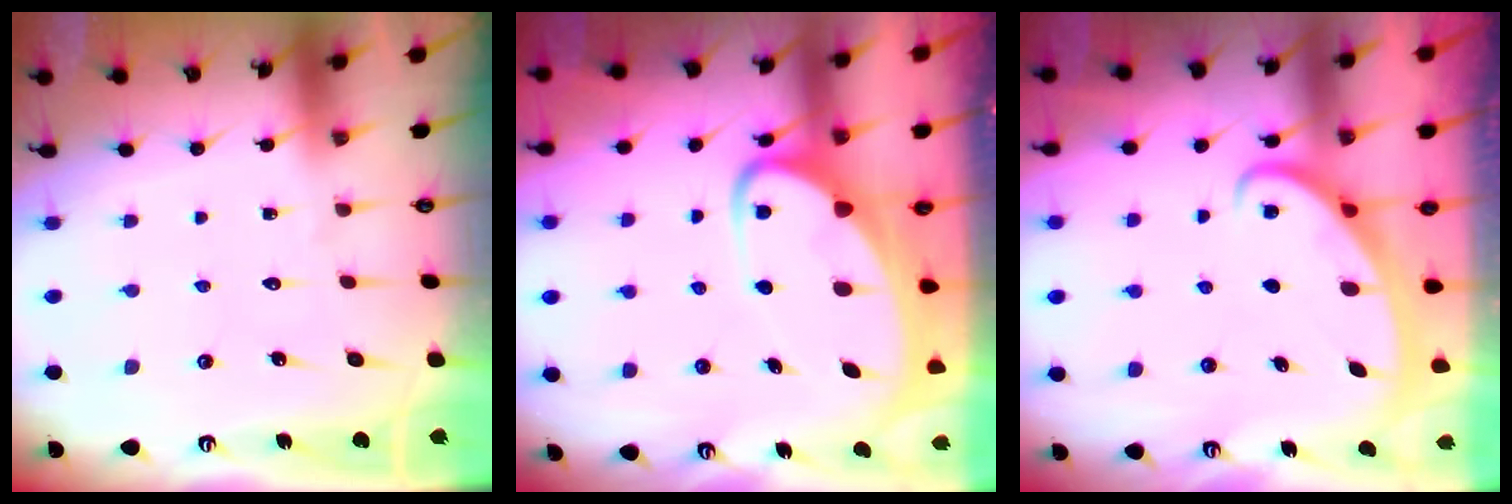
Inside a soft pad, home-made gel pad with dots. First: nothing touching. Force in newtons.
{"total": 6.9, "press": 6.8, "slide": 0.9}
{"total": 2.5, "press": 2.5, "slide": 0.3}